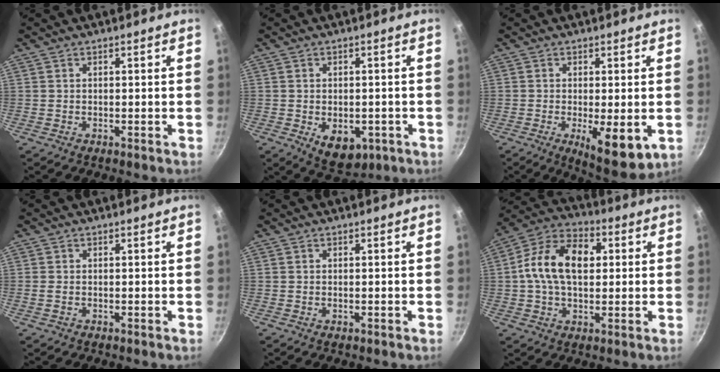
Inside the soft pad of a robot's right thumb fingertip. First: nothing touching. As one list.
[{"total": 7.8, "force": [-2.6, 5.0, 5.4], "torque": [-0.059, 0.006, -0.023]}, {"total": 9.5, "force": [-2.5, 3.2, 8.6], "torque": [-0.125, -0.022, -0.031]}, {"total": 1.2, "force": [-0.3, 0.8, 0.8], "torque": [-0.026, -0.001, -0.005]}, {"total": 0.0}, {"total": 15.1, "force": [1.8, 9.6, 11.5], "torque": [-0.192, 0.026, 0.023]}]